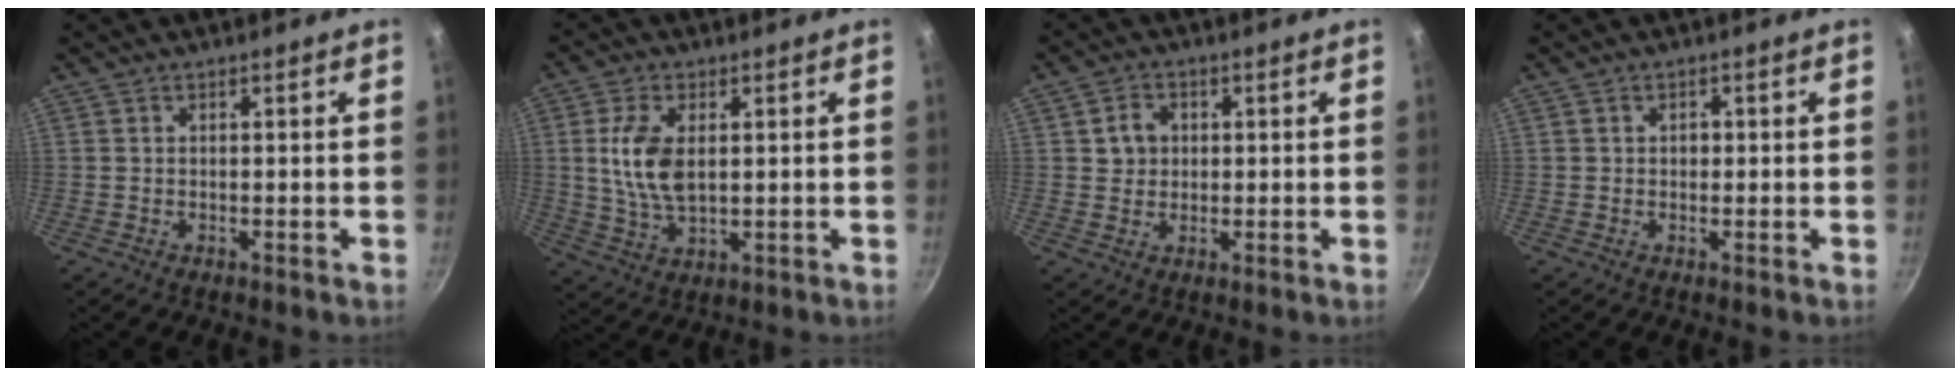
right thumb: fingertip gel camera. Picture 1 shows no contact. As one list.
[{"total": 9.6, "force": [1.5, 5.2, 7.9], "torque": [-0.161, -0.008, 0.036]}, {"total": 4.2, "force": [0.9, 3.7, 2.0], "torque": [-0.014, 0.000, 0.013]}, {"total": 1.2, "force": [0.1, 1.0, 0.7], "torque": [-0.003, 0.003, -0.001]}]